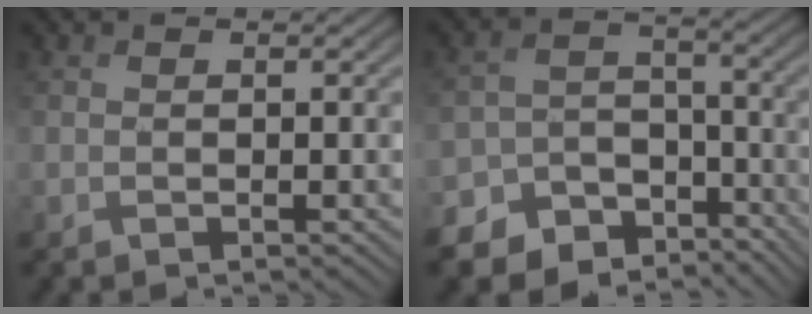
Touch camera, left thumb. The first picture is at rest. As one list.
[{"total": 14.1, "force": [-10.5, 8.8, 2.9], "torque": [-0.104, -0.045, -0.143]}]